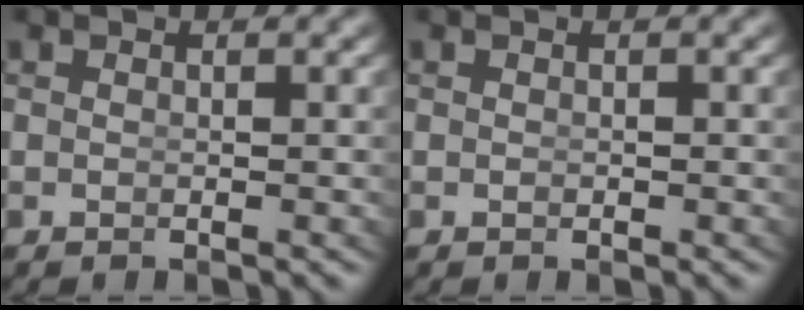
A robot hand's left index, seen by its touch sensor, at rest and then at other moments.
{"total": 0.0}